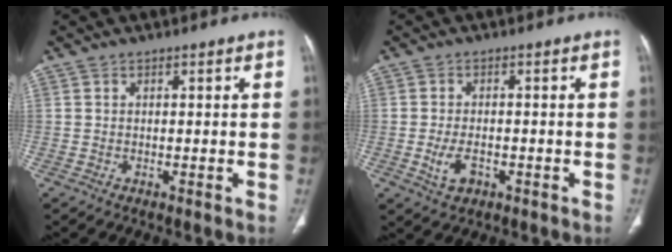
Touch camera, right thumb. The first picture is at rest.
{"total": 4.4, "force": [-1.4, 2.6, 3.2], "torque": [-0.062, 0.005, -0.019]}